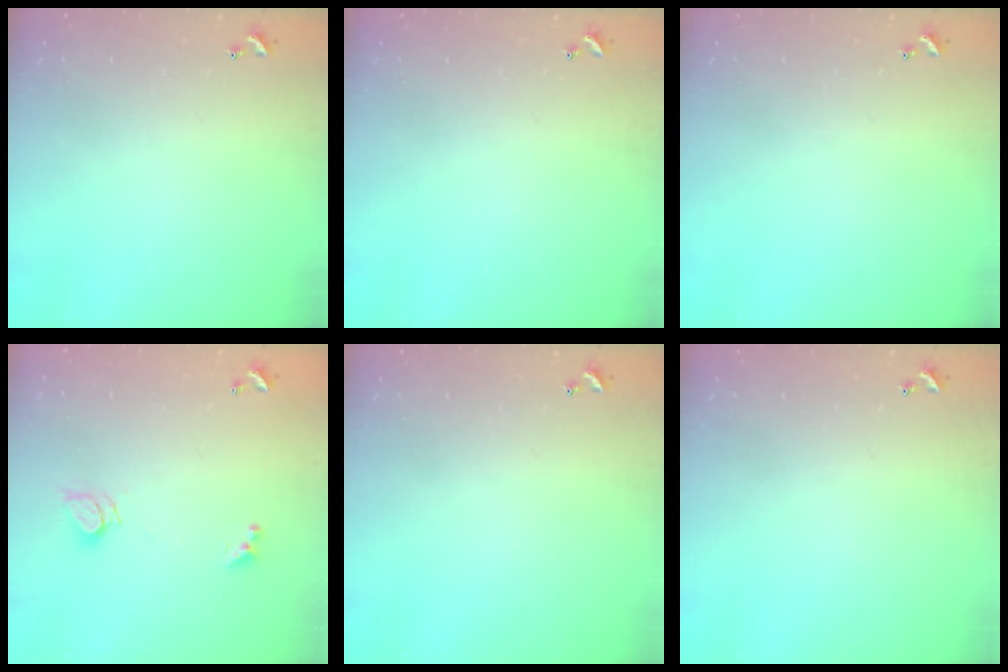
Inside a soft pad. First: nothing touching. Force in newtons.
{"total": 0.0}
{"total": 0.0}
{"total": 2.3, "press": 2.3, "slide": 0.2}
{"total": 0.0}
{"total": 0.0}